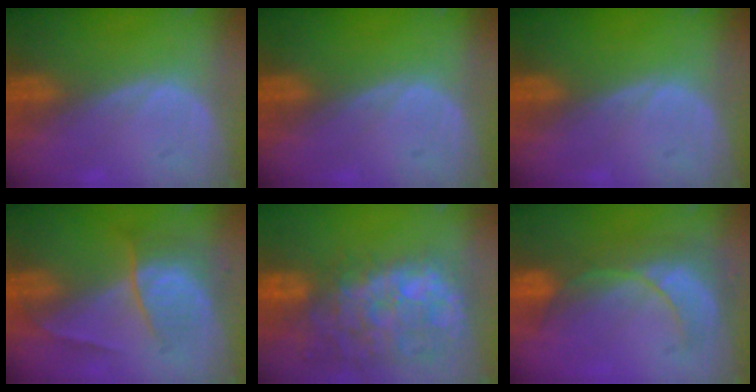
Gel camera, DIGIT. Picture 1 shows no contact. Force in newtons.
{"total": 0.0}
{"total": 0.0}
{"total": 6.8, "press": 5.9, "slide": 3.4}
{"total": 14.4, "press": 11.7, "slide": 8.4}
{"total": 7.9, "press": 7.3, "slide": 3.0}